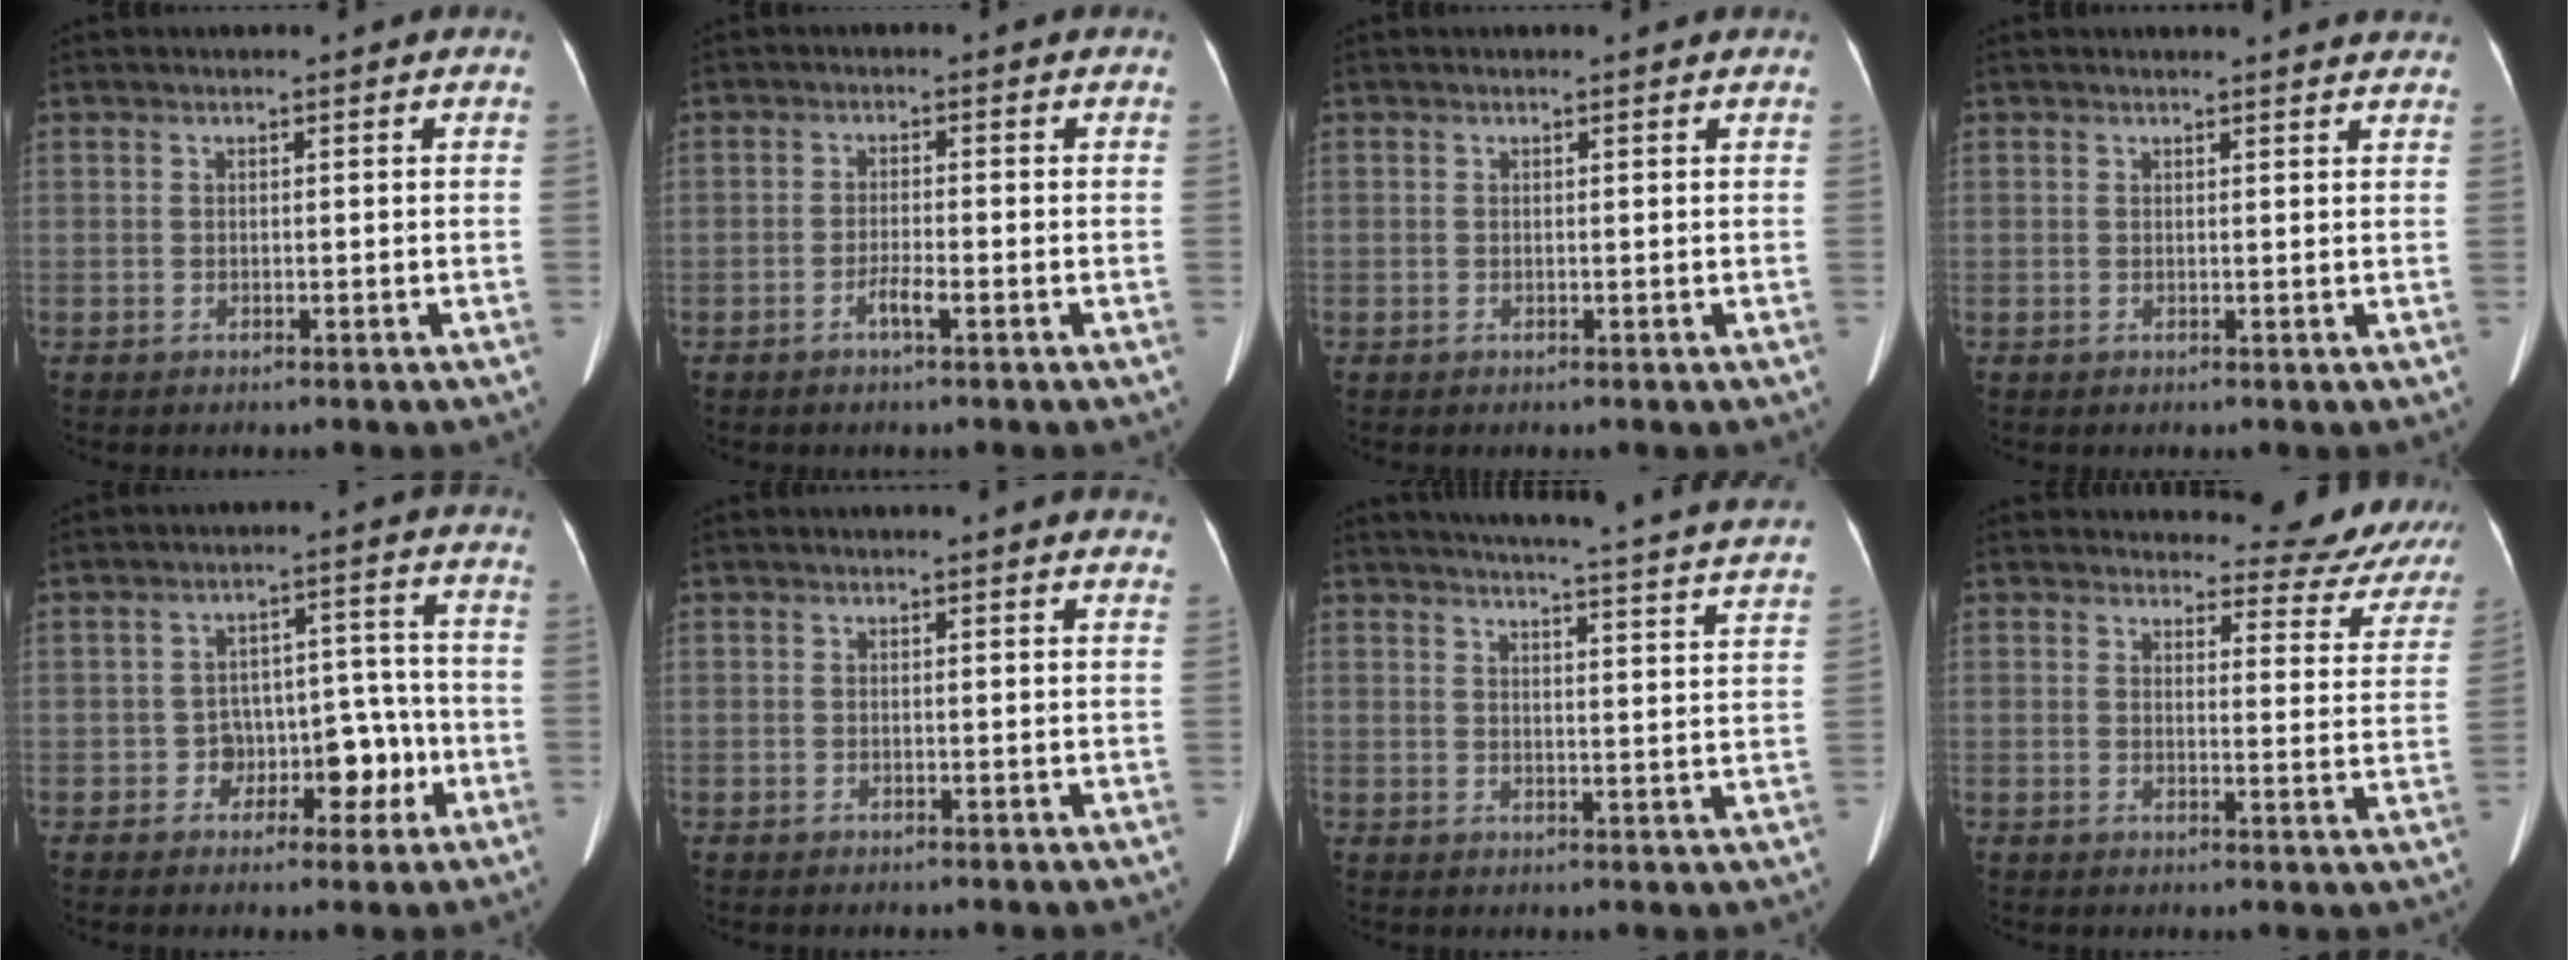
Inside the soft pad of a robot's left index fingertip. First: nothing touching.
{"total": 2.2, "force": [-1.4, 0.0, 1.7], "torque": [-0.034, -0.003, -0.025]}
{"total": 0.0}
{"total": 7.0, "force": [6.8, 0.6, 1.6], "torque": [-0.010, 0.003, 0.056]}
{"total": 6.8, "force": [-2.7, 4.5, 4.3], "torque": [-0.042, 0.033, -0.032]}
{"total": 6.5, "force": [6.1, 0.9, 1.8], "torque": [-0.010, -0.003, 0.044]}
{"total": 25.3, "force": [23.7, -0.3, 8.8], "torque": [-0.123, -0.067, 0.273]}
{"total": 13.8, "force": [13.2, 3.6, 2.0], "torque": [0.017, -0.060, 0.122]}